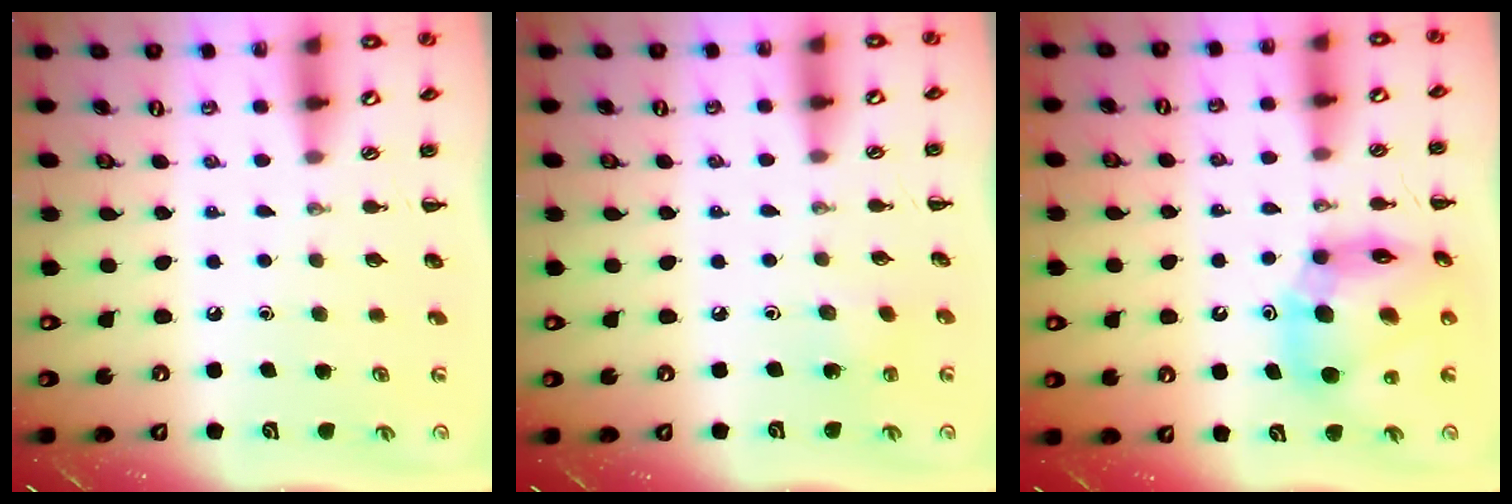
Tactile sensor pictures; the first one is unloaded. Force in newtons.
{"total": 2.5, "press": 2.4, "slide": 0.8}
{"total": 13.6, "press": 13.1, "slide": 3.9}